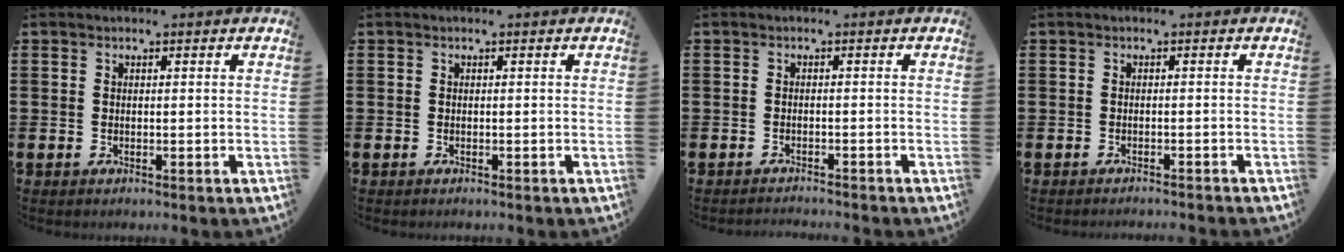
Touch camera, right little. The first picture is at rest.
{"total": 0.0}
{"total": 1.0, "force": [-1.0, -0.1, 0.0], "torque": [-0.001, 0.001, -0.021]}
{"total": 0.7, "force": [-0.7, -0.2, 0.0], "torque": [0.001, 0.001, -0.015]}